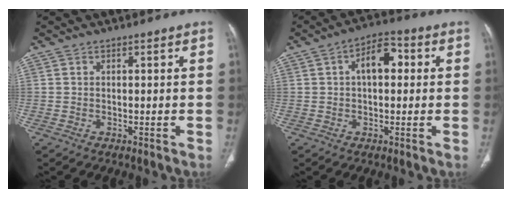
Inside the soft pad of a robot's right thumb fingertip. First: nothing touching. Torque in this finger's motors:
{"motor_torque": [0.91, 1.29, 0.56, 0.34, 0.03]}